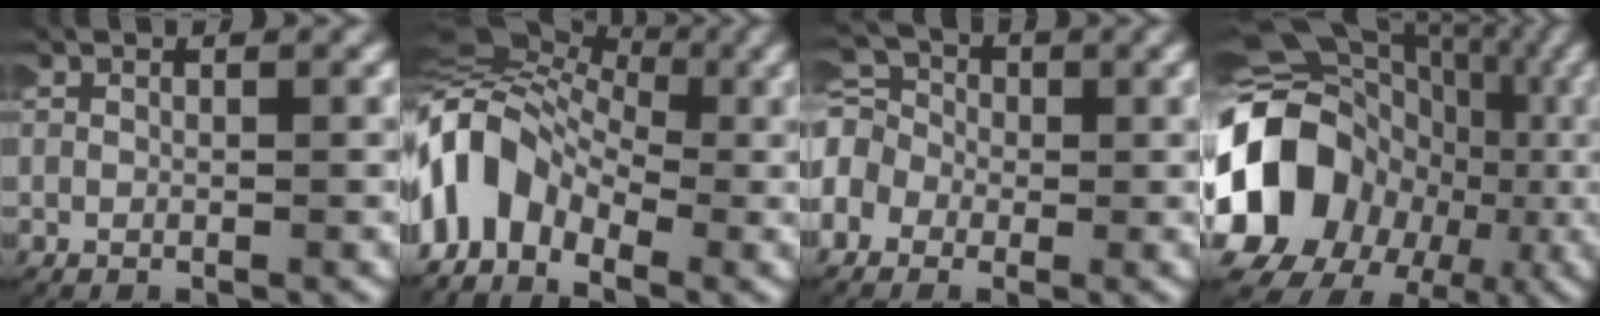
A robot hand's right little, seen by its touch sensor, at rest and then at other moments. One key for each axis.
{"total": 11.6, "fx": -0.7, "fy": 9.9, "fz": 6.1, "tx": -0.165, "ty": -0.021, "tz": -0.017}
{"total": 7.2, "fx": 0.1, "fy": 6.6, "fz": 3.0, "tx": -0.077, "ty": 0.000, "tz": -0.015}
{"total": 19.8, "fx": -2.5, "fy": 15.7, "fz": 11.8, "tx": -0.231, "ty": -0.025, "tz": -0.046}